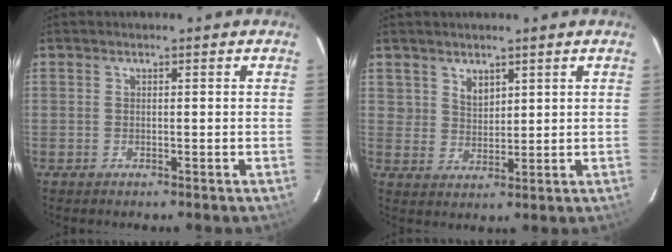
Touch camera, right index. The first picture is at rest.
{"total": 3.3, "force": [2.4, 2.2, 0.5], "torque": [0.000, 0.007, 0.047]}